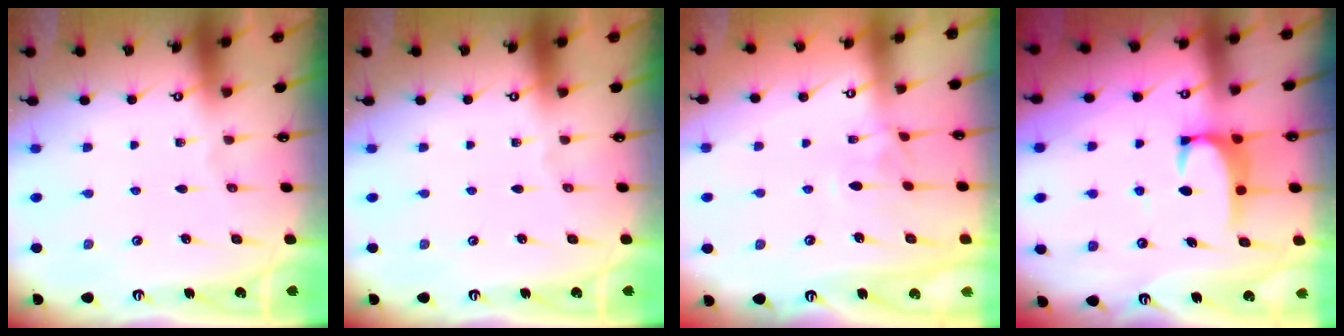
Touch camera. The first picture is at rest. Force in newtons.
{"total": 0.0}
{"total": 1.6, "press": 1.4, "slide": 0.7}
{"total": 2.5, "press": 2.4, "slide": 0.7}